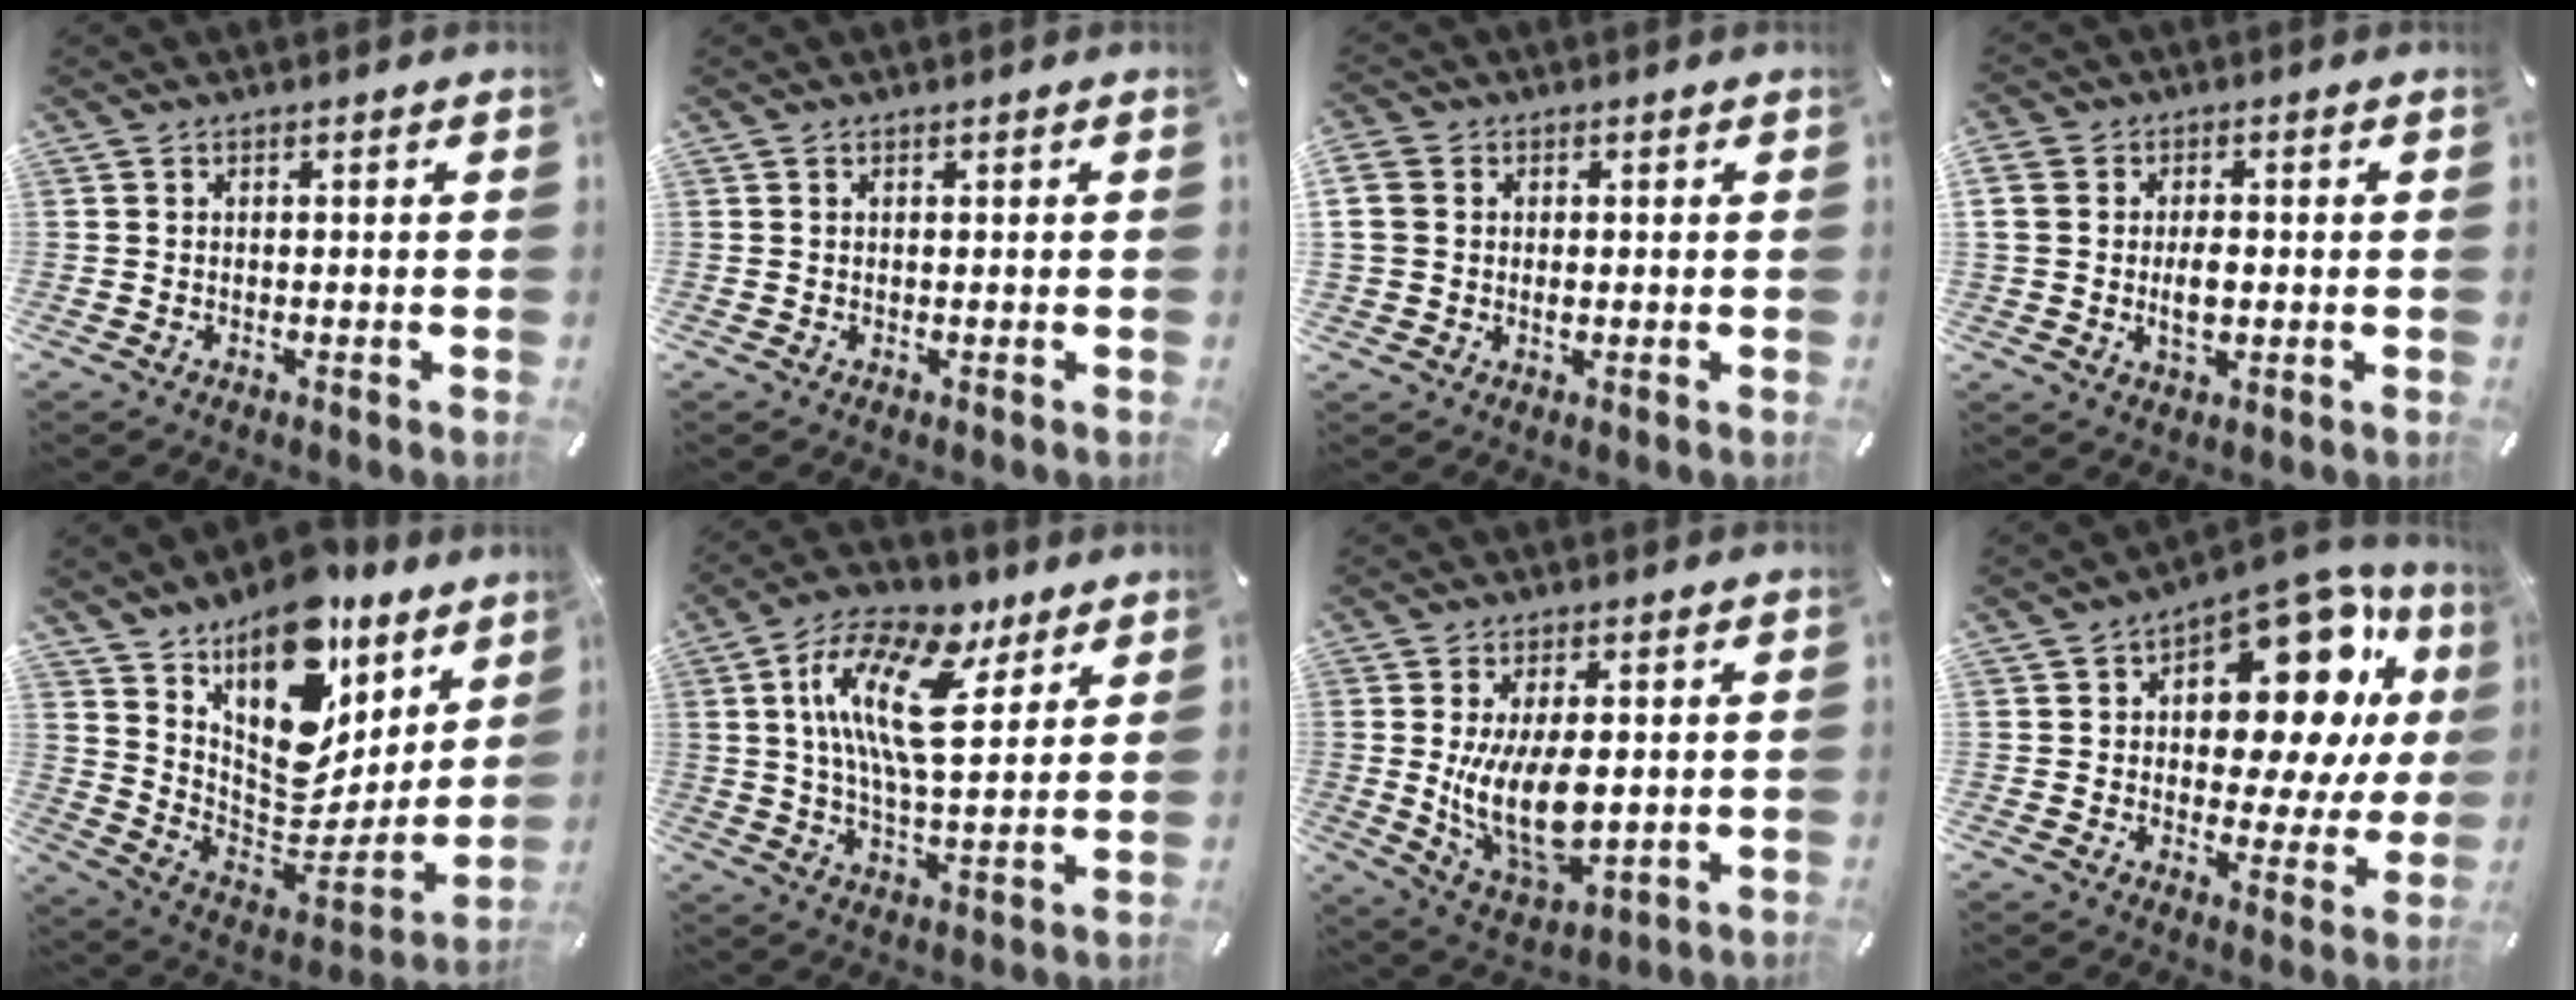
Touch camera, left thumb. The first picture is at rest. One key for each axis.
{"total": 0.0}
{"total": 4.4, "fx": 0.6, "fy": 3.9, "fz": 1.8, "tx": -0.056, "ty": 0.002, "tz": 0.009}
{"total": 6.3, "fx": -0.1, "fy": 4.7, "fz": 4.2, "tx": -0.071, "ty": -0.006, "tz": -0.006}
{"total": 17.5, "fx": 11.0, "fy": 10.5, "fz": 8.7, "tx": -0.113, "ty": -0.122, "tz": 0.195}
{"total": 18.8, "fx": 7.9, "fy": 8.8, "fz": 14.7, "tx": -0.291, "ty": -0.018, "tz": 0.131}
{"total": 13.5, "fx": 0.8, "fy": 6.8, "fz": 11.6, "tx": -0.223, "ty": -0.031, "tz": 0.012}
{"total": 19.3, "fx": 8.0, "fy": 10.6, "fz": 14.0, "tx": -0.170, "ty": -0.070, "tz": 0.126}